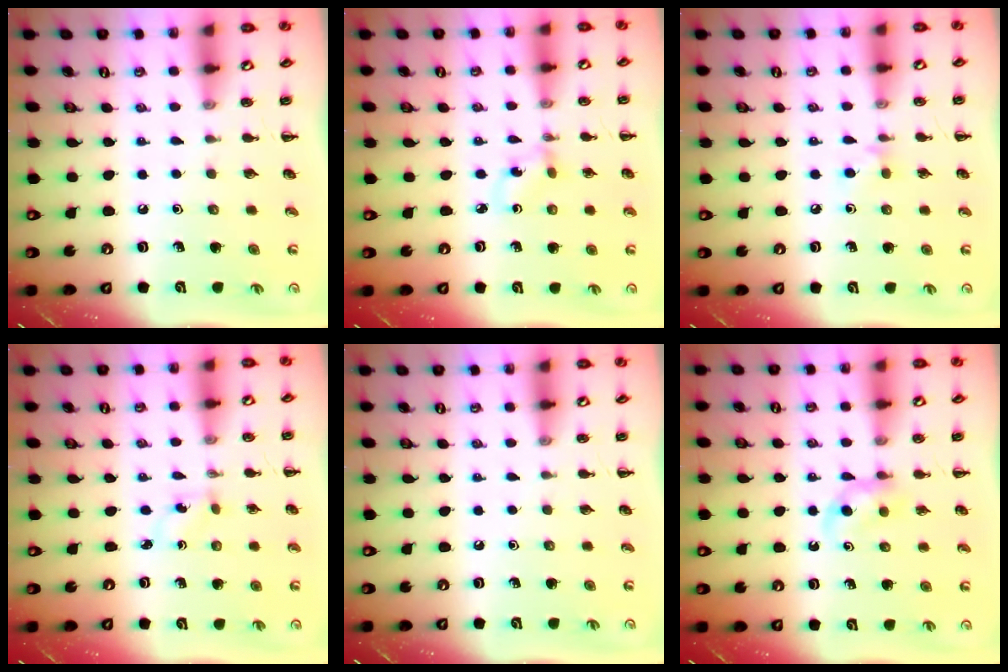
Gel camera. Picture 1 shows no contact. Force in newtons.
{"total": 1.7, "press": 1.6, "slide": 0.7}
{"total": 3.9, "press": 3.5, "slide": 1.5}
{"total": 1.2, "press": 1.1, "slide": 0.5}
{"total": 0.0}
{"total": 3.8, "press": 3.5, "slide": 1.6}